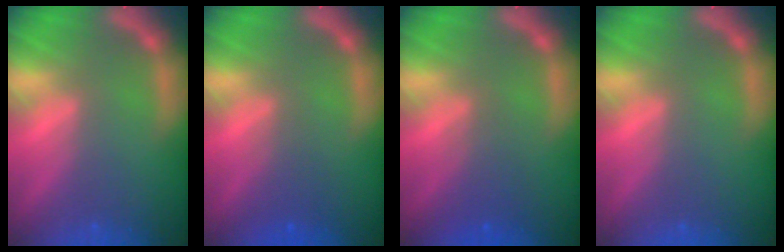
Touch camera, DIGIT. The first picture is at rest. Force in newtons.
{"total": 1.9}
{"total": 2.5}
{"total": 0.0}